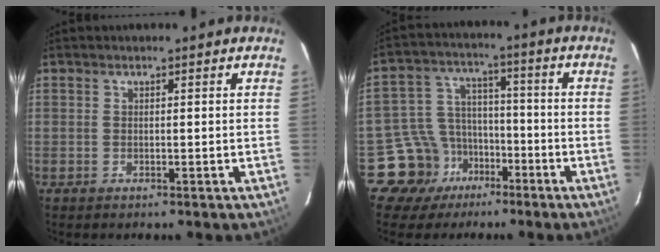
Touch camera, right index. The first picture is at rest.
{"total": 10.4, "force": [-6.5, 8.1, 0.8], "torque": [-0.037, 0.043, -0.104]}